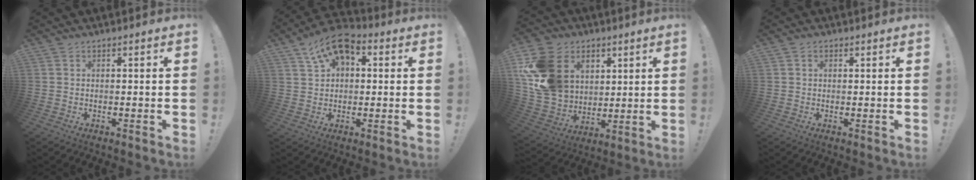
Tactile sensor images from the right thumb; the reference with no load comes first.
{"total": 10.2, "force": [5.2, 6.5, 6.0], "torque": [-0.091, -0.021, 0.098]}
{"total": 20.8, "force": [6.4, 16.5, 11.1], "torque": [-0.217, -0.020, 0.138]}
{"total": 0.7, "force": [0.2, 0.6, 0.1], "torque": [0.001, 0.002, 0.003]}